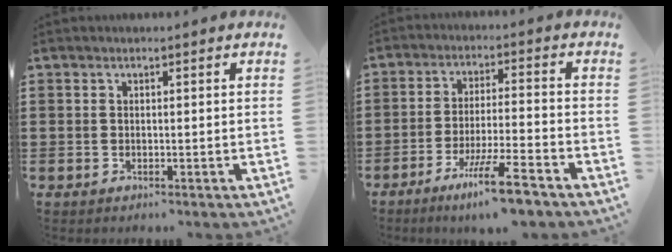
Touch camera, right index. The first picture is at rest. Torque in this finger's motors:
{"motor_torque": [1.67, -0.47, 0.66, 0.21]}